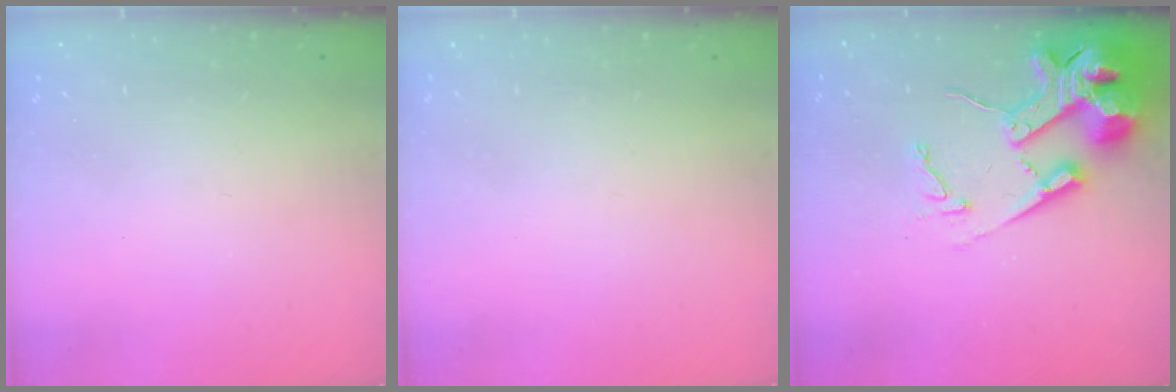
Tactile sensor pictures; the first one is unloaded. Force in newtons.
{"total": 0.0}
{"total": 18.1, "press": 17.9, "slide": 2.7}